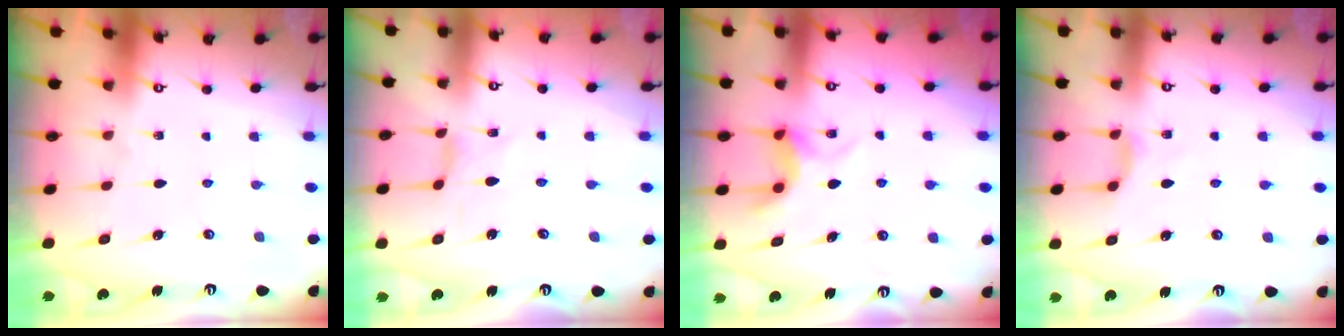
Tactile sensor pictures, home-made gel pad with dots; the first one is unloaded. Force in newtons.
{"total": 1.2, "press": 1.2, "slide": 0.0}
{"total": 6.0, "press": 6.0, "slide": 0.1}
{"total": 3.0, "press": 3.0, "slide": 0.5}